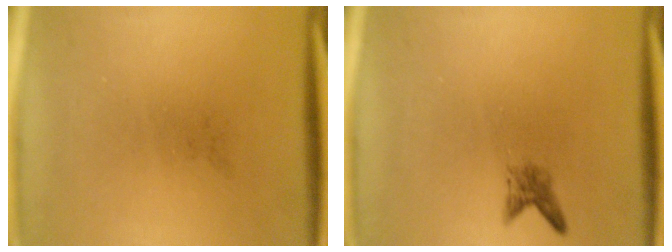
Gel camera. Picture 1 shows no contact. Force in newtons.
{"total": 1.6}